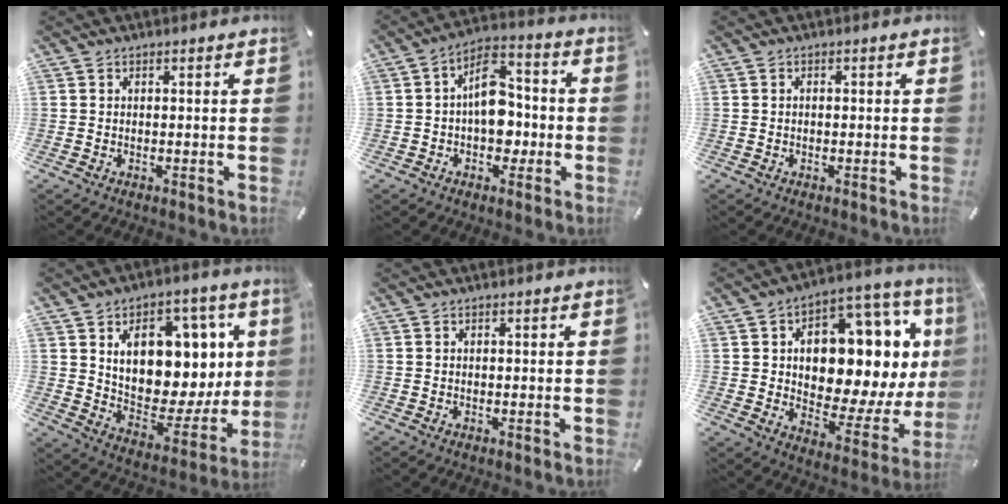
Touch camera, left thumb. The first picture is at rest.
{"total": 11.4, "force": [-0.9, 8.0, 8.0], "torque": [-0.116, 0.014, -0.014]}
{"total": 0.6, "force": [-0.3, 0.4, 0.3], "torque": [-0.007, 0.000, -0.006]}
{"total": 16.1, "force": [6.2, 10.4, 10.7], "torque": [-0.149, -0.053, 0.109]}
{"total": 0.0}
{"total": 18.3, "force": [4.5, 10.9, 14.0], "torque": [-0.193, -0.051, 0.071]}